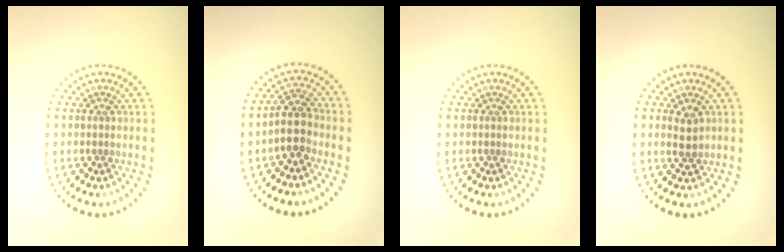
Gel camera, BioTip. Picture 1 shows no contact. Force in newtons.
{"total": 2.9, "press": 2.5, "slide": 1.4}
{"total": 0.0}
{"total": 1.8, "press": 1.8, "slide": 0.3}